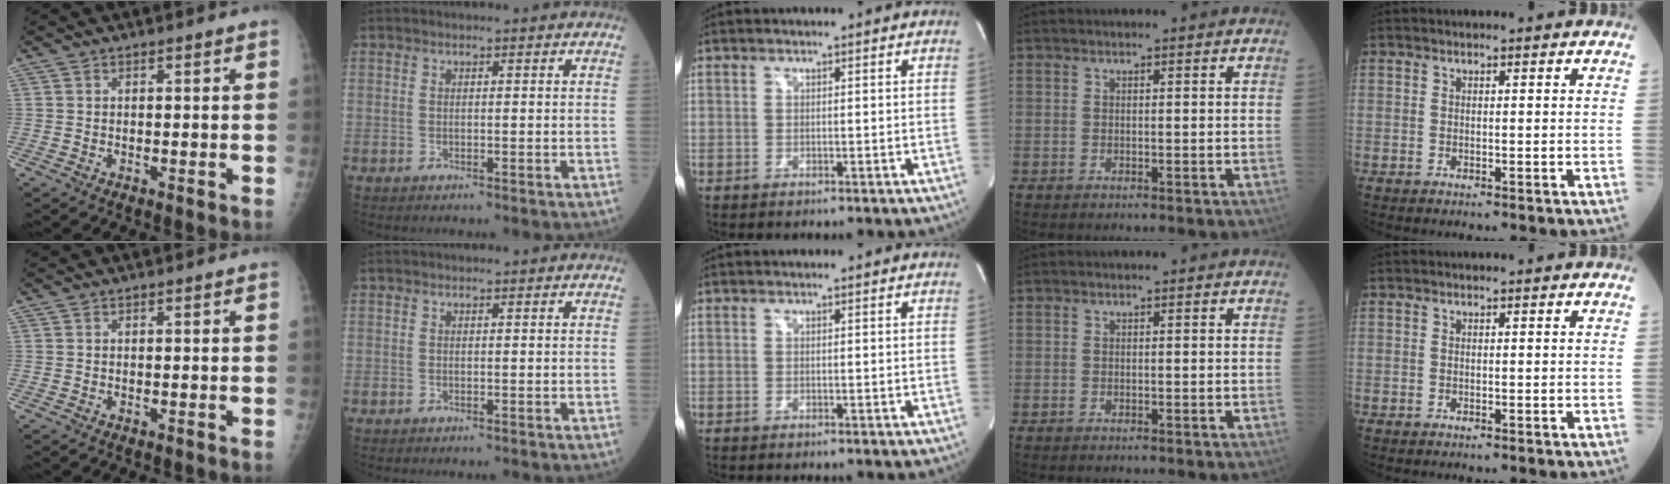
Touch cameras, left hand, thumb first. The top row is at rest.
{}